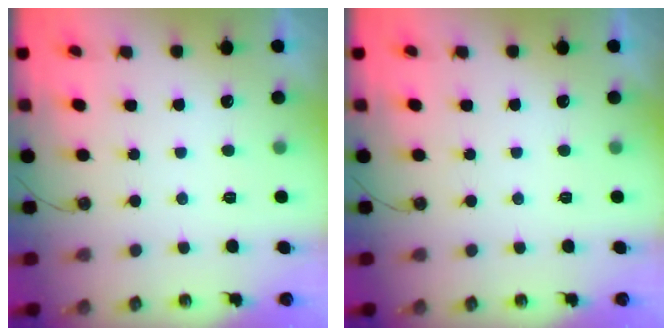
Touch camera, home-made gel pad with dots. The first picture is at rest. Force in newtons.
{"total": 0.0}